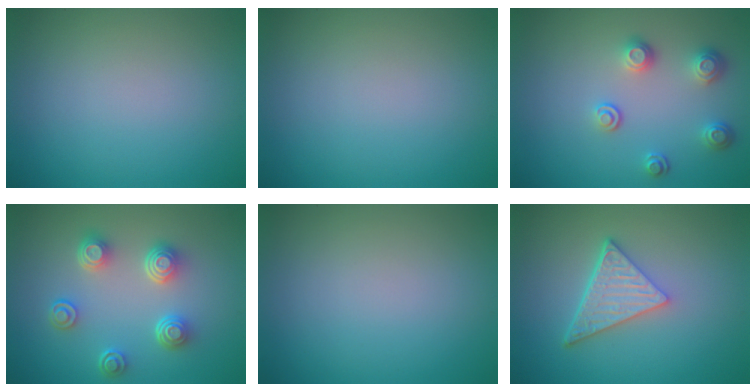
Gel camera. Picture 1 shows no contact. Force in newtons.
{"total": 0.0}
{"total": 2.5, "press": 2.3, "slide": 0.9}
{"total": 4.4, "press": 3.3, "slide": 3.0}
{"total": 0.0}
{"total": 4.9, "press": 3.5, "slide": 3.5}